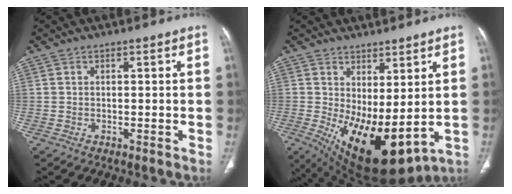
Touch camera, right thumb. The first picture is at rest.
{"total": 14.7, "force": [-0.2, 6.4, 13.2], "torque": [-0.225, -0.025, 0.026]}